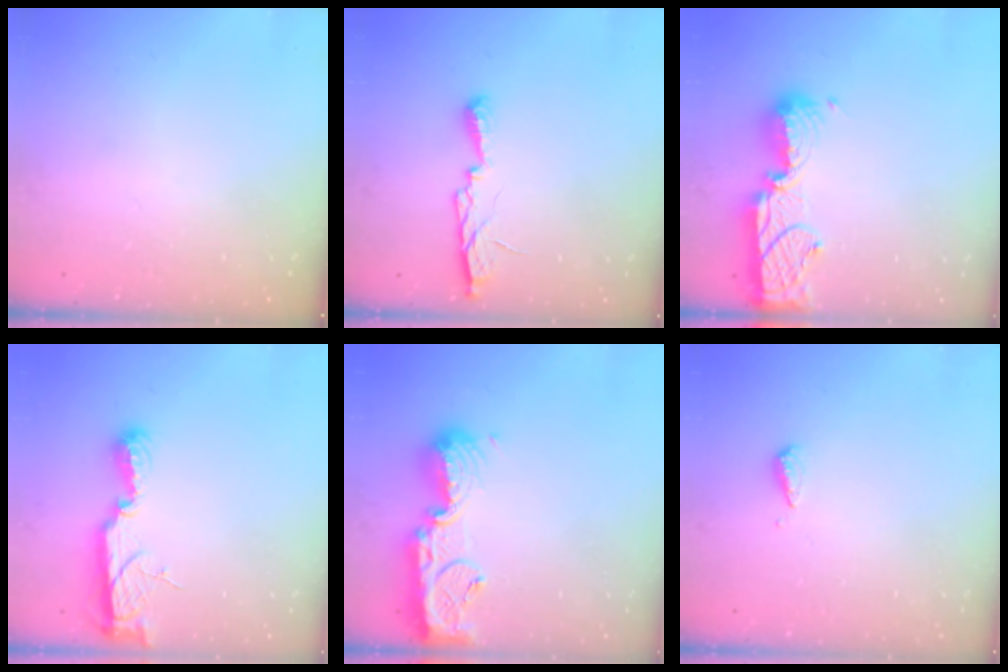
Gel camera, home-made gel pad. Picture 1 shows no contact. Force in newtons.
{"total": 7.0, "press": 7.0, "slide": 0.7}
{"total": 13.4, "press": 13.3, "slide": 1.0}
{"total": 8.4, "press": 8.4, "slide": 0.5}
{"total": 14.6, "press": 14.5, "slide": 1.4}
{"total": 3.0, "press": 3.0, "slide": 0.2}